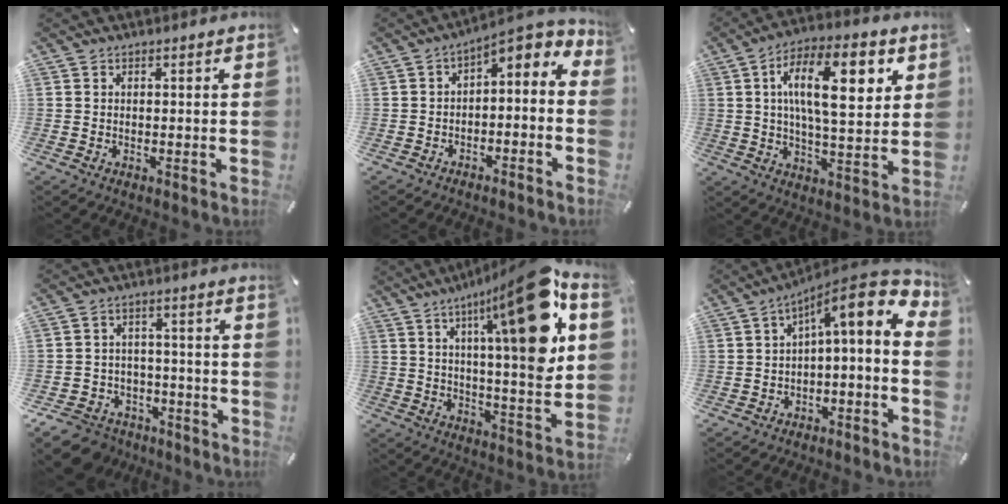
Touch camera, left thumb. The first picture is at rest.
{"total": 3.5, "force": [1.1, 2.2, 2.5], "torque": [-0.035, -0.022, 0.006]}
{"total": 17.9, "force": [5.8, 7.3, 15.3], "torque": [-0.244, 0.001, 0.086]}
{"total": 8.4, "force": [-5.9, 5.6, 2.3], "torque": [-0.049, 0.036, -0.109]}
{"total": 24.6, "force": [9.5, 6.4, 21.8], "torque": [-0.310, -0.058, 0.130]}
{"total": 11.6, "force": [5.0, 3.3, 9.9], "torque": [-0.145, -0.046, 0.078]}